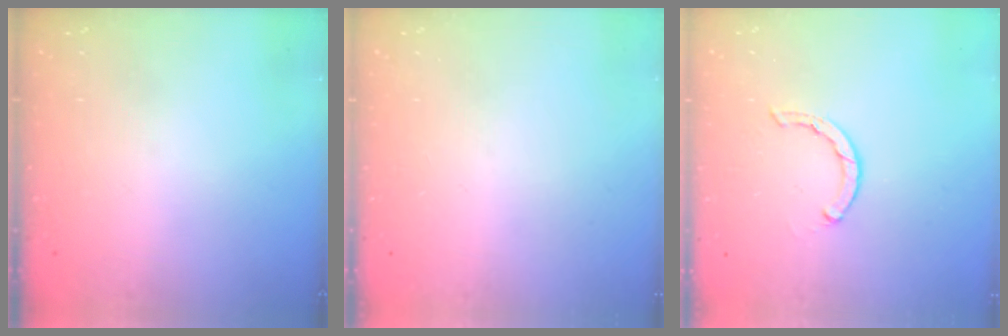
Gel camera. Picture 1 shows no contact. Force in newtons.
{"total": 0.0}
{"total": 1.7, "press": 1.6, "slide": 0.3}